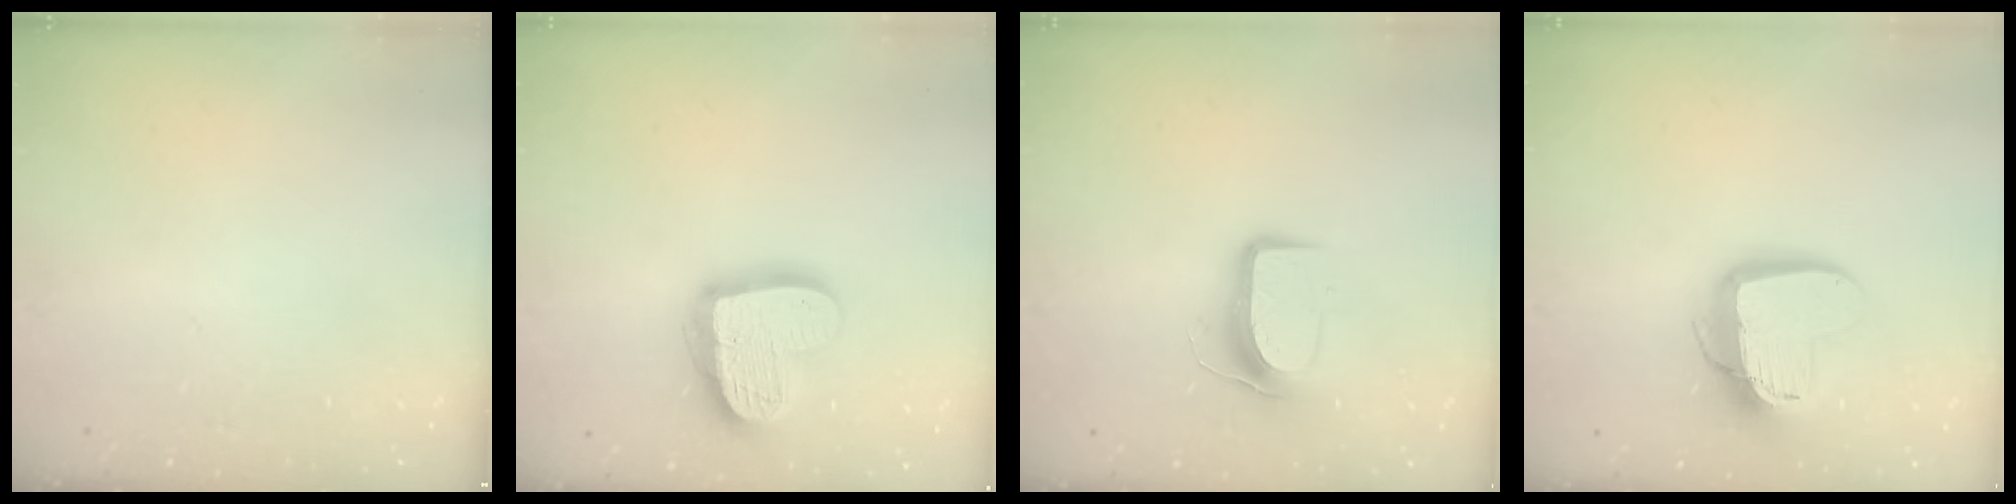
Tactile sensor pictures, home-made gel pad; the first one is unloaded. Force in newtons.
{"total": 18.1, "press": 18.0, "slide": 1.5}
{"total": 8.8, "press": 8.8, "slide": 0.5}
{"total": 15.4, "press": 15.4, "slide": 1.6}